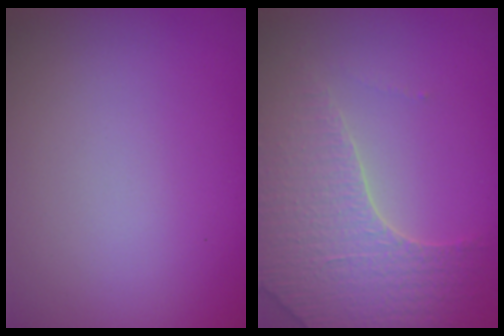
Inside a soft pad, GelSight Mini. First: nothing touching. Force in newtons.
{"total": 3.8, "press": 3.6, "slide": 1.0}